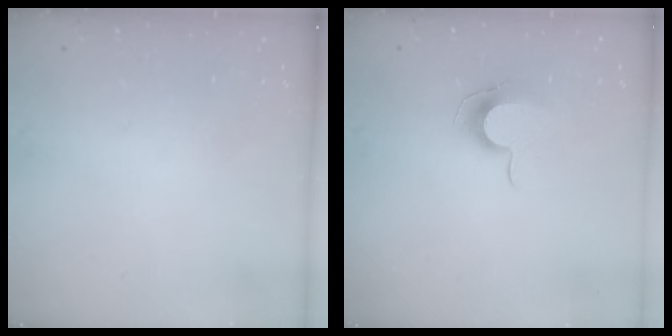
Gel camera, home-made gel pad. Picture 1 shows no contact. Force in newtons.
{"total": 8.4, "press": 8.3, "slide": 0.7}